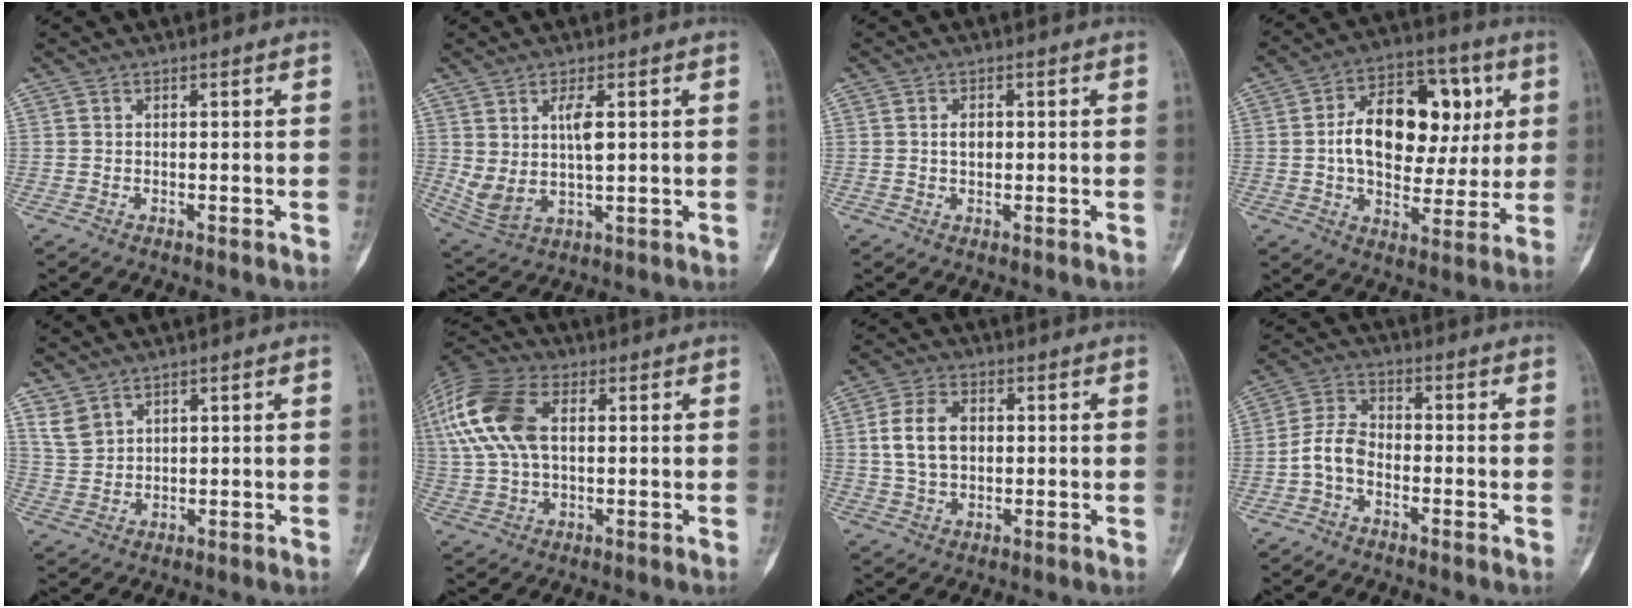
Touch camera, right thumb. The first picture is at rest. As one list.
[{"total": 8.0, "force": [1.8, 3.4, 7.0], "torque": [-0.137, -0.011, 0.048]}, {"total": 1.9, "force": [0.2, 1.3, 1.4], "torque": [-0.017, 0.000, 0.002]}, {"total": 19.5, "force": [3.3, 12.3, 14.8], "torque": [-0.189, 0.015, 0.052]}, {"total": 3.9, "force": [2.9, 2.3, 1.3], "torque": [-0.022, -0.015, 0.070]}, {"total": 19.2, "force": [4.7, 11.5, 14.7], "torque": [-0.350, 0.022, 0.083]}, {"total": 8.6, "force": [1.0, 5.9, 6.1], "torque": [-0.105, 0.007, 0.019]}, {"total": 5.7, "force": [-2.1, 3.6, 3.9], "torque": [-0.072, 0.025, -0.052]}]